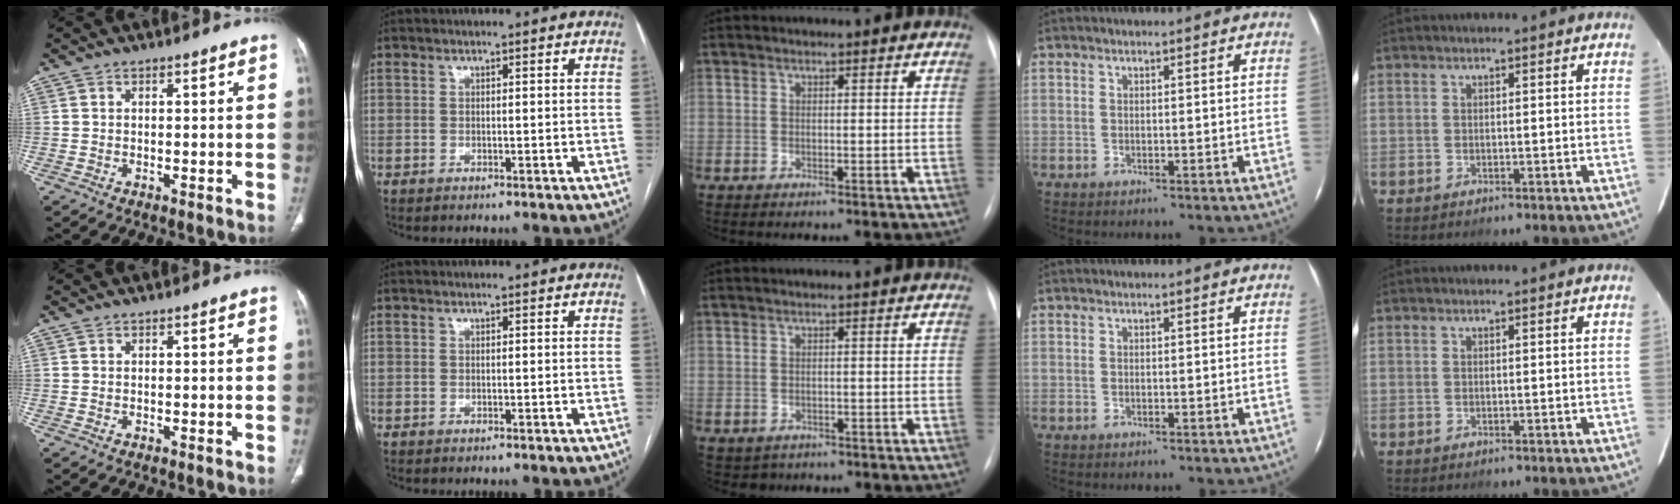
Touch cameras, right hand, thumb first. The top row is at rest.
{"middle": {"total": 1.9, "force": [-1.1, 1.5, 0.1], "torque": [-0.004, 0.004, -0.012]}}